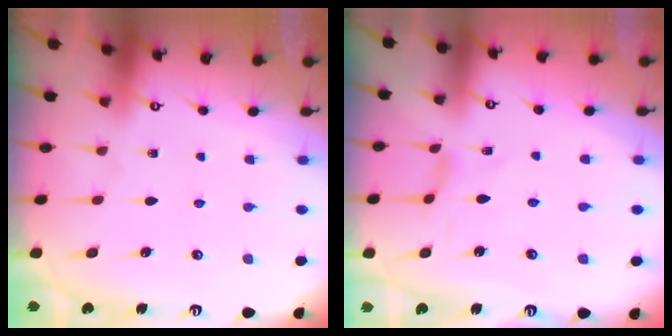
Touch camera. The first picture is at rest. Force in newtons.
{"total": 1.3, "press": 1.3, "slide": 0.3}